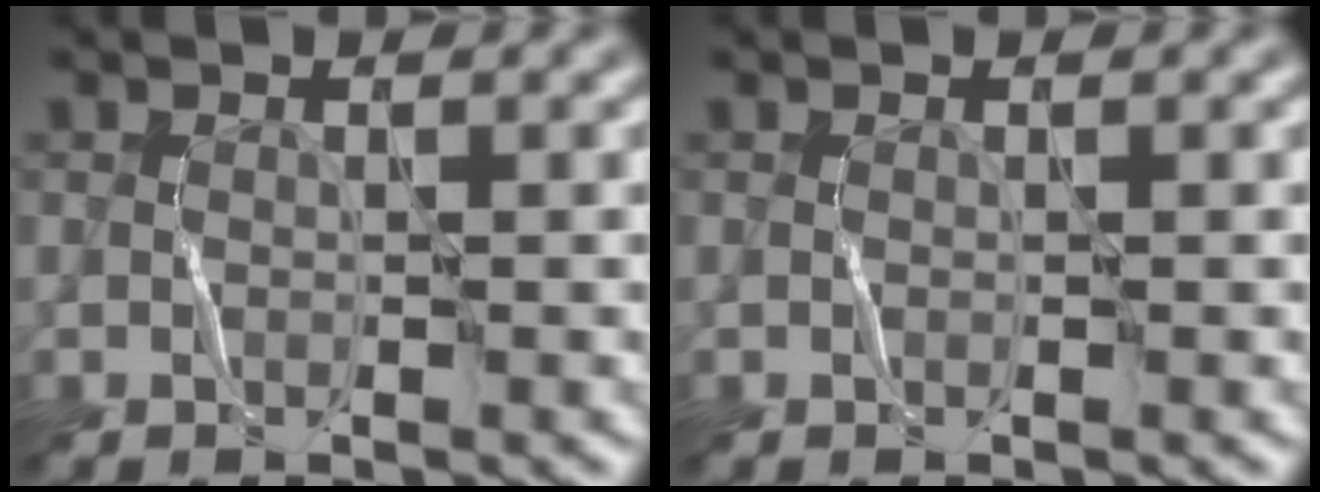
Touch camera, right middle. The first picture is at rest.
{"total": 0.0}